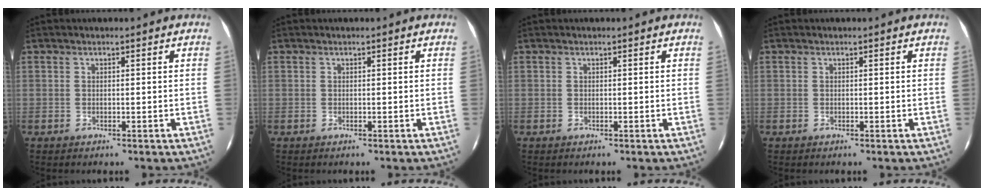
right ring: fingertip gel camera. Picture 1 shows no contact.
{"total": 0.0}
{"total": 0.0}
{"total": 0.0}